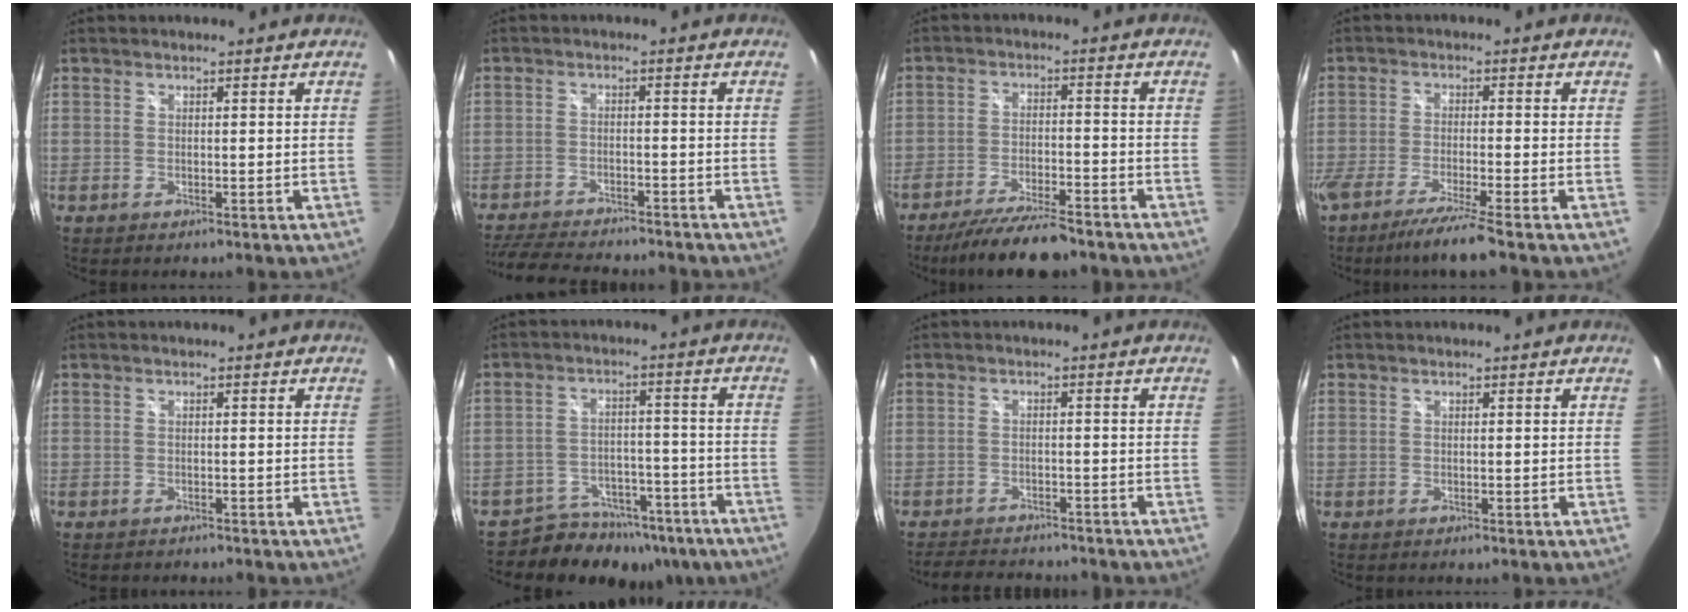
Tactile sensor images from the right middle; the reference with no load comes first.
{"total": 13.4, "force": [-11.8, 2.6, 5.7], "torque": [-0.123, -0.027, -0.182]}
{"total": 12.2, "force": [-10.4, 2.5, 5.9], "torque": [-0.127, -0.017, -0.168]}
{"total": 8.1, "force": [-6.5, -1.0, 4.8], "torque": [-0.099, -0.025, -0.111]}
{"total": 8.3, "force": [-8.1, 1.9, -0.2], "torque": [0.010, 0.042, -0.115]}
{"total": 13.0, "force": [-10.2, 7.2, 3.5], "torque": [-0.080, 0.016, -0.134]}
{"total": 7.1, "force": [-6.5, 1.7, 2.1], "torque": [-0.055, -0.003, -0.097]}
{"total": 0.0}